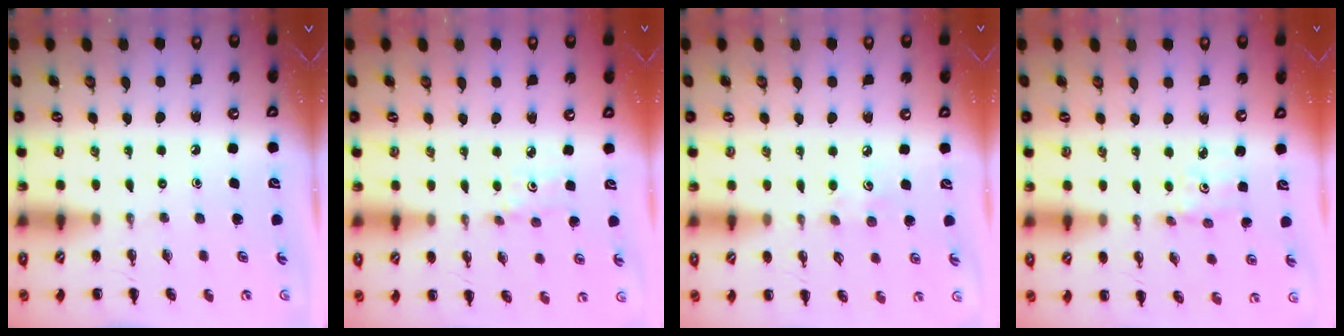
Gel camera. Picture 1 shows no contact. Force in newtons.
{"total": 3.2, "press": 3.0, "slide": 1.1}
{"total": 3.7, "press": 3.5, "slide": 0.9}
{"total": 1.5, "press": 1.5, "slide": 0.3}